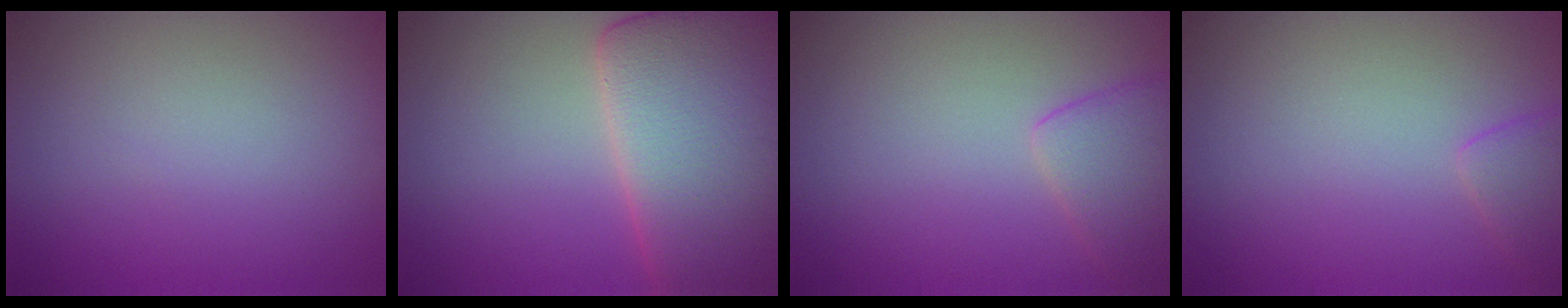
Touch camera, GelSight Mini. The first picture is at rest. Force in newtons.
{"total": 15.1, "press": 15.1, "slide": 0.9}
{"total": 3.3, "press": 3.2, "slide": 0.2}
{"total": 1.9, "press": 1.9, "slide": 0.1}